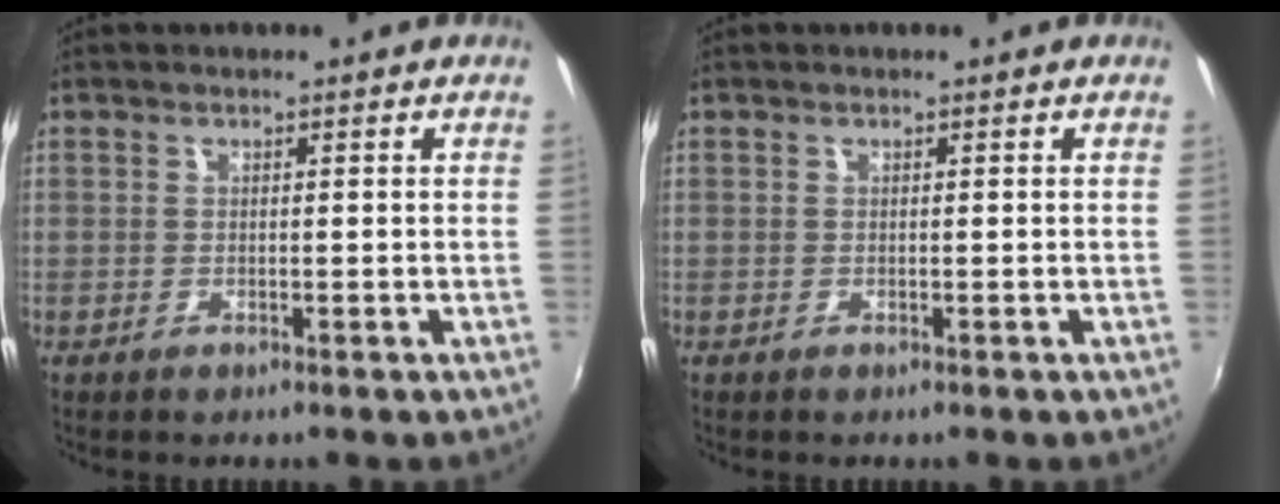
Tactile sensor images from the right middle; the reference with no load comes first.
{"total": 0.0}